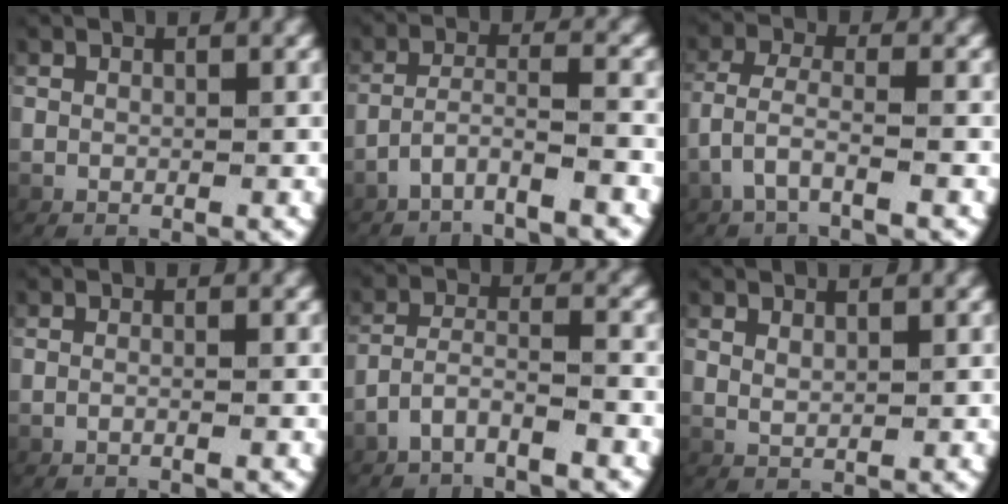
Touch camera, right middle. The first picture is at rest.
{"total": 4.1, "force": [-3.3, 0.5, 2.4], "torque": [-0.057, -0.014, -0.047]}
{"total": 2.9, "force": [-1.5, 1.0, 2.3], "torque": [-0.061, -0.019, -0.016]}
{"total": 1.0, "force": [-0.8, -0.2, 0.6], "torque": [-0.017, 0.001, -0.014]}
{"total": 4.0, "force": [-3.3, 1.1, 2.0], "torque": [-0.053, -0.016, -0.050]}
{"total": 1.0, "force": [0.9, -0.3, 0.3], "torque": [-0.013, -0.005, 0.028]}